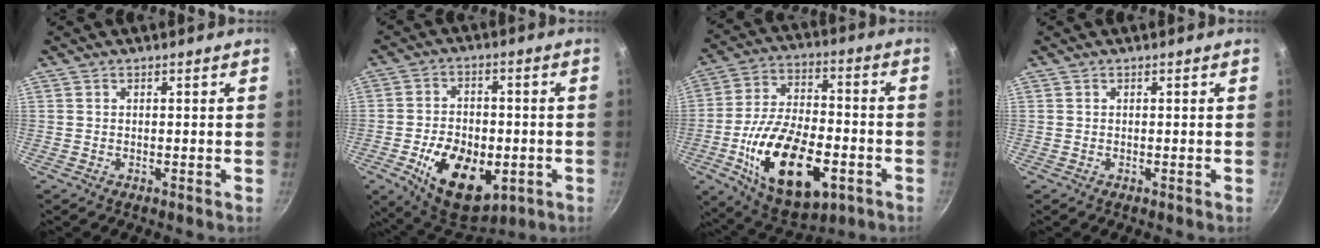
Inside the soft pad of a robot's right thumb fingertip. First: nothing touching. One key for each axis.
{"total": 16.6, "fx": -5.1, "fy": 10.2, "fz": 12.1, "tx": -0.169, "ty": 0.011, "tz": -0.069}
{"total": 22.8, "fx": -7.5, "fy": 11.9, "fz": 18.0, "tx": -0.300, "ty": 0.024, "tz": -0.117}
{"total": 0.0}